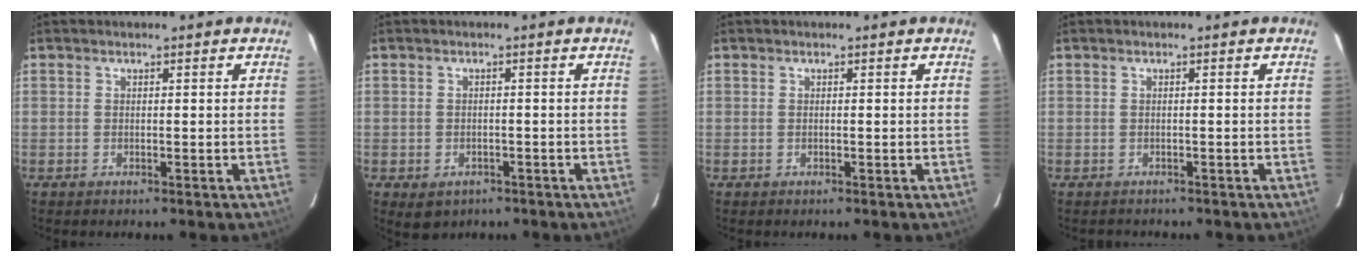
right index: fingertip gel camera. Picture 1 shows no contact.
{"total": 4.0, "force": [-2.0, 3.0, 1.6], "torque": [-0.034, -0.004, -0.020]}
{"total": 0.0}
{"total": 1.1, "force": [-1.0, 0.4, -0.1], "torque": [-0.002, 0.006, -0.011]}